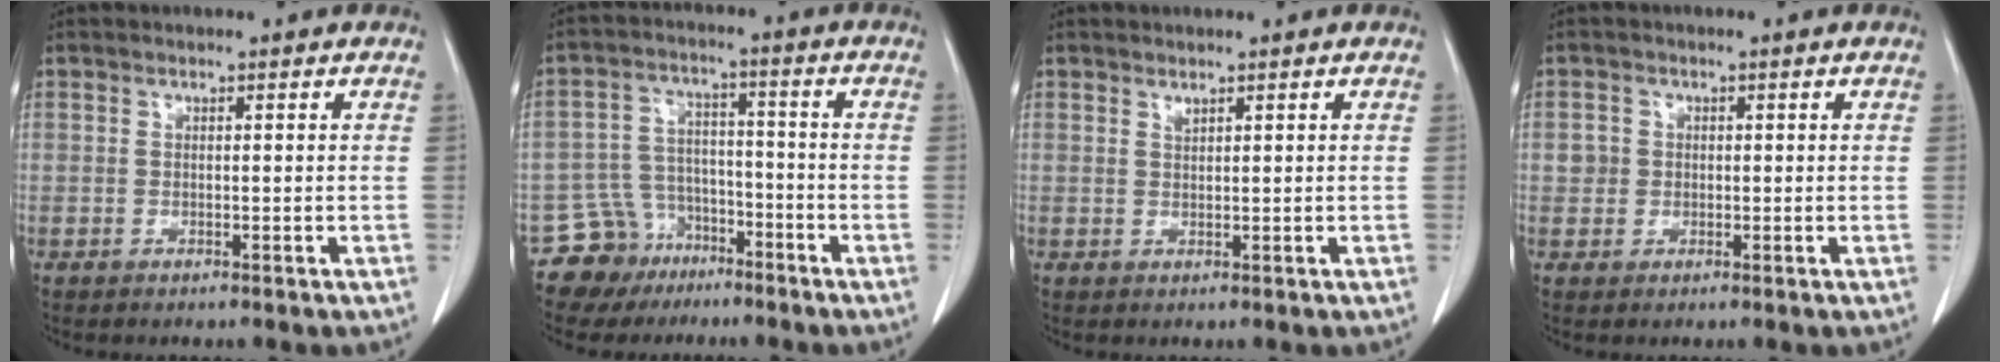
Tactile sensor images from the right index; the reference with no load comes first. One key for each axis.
{"total": 7.8, "fx": -5.3, "fy": 5.7, "fz": -0.2, "tx": 0.007, "ty": 0.032, "tz": -0.090}
{"total": 0.7, "fx": 0.6, "fy": 0.1, "fz": 0.3, "tx": -0.006, "ty": -0.005, "tz": 0.013}
{"total": 2.0, "fx": 0.2, "fy": 2.0, "fz": 0.3, "tx": 0.001, "ty": 0.007, "tz": 0.005}